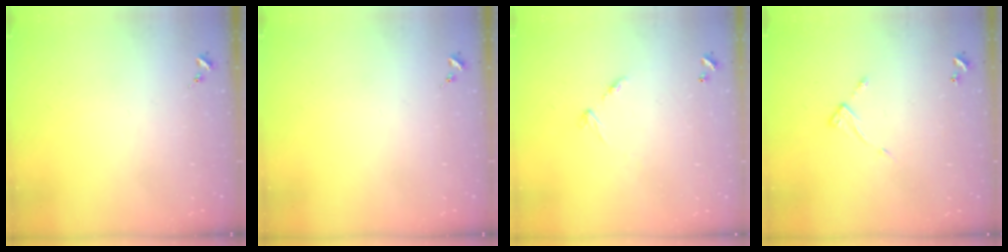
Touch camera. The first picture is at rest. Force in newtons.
{"total": 0.0}
{"total": 6.0, "press": 6.0, "slide": 0.5}
{"total": 5.5, "press": 5.5, "slide": 0.2}